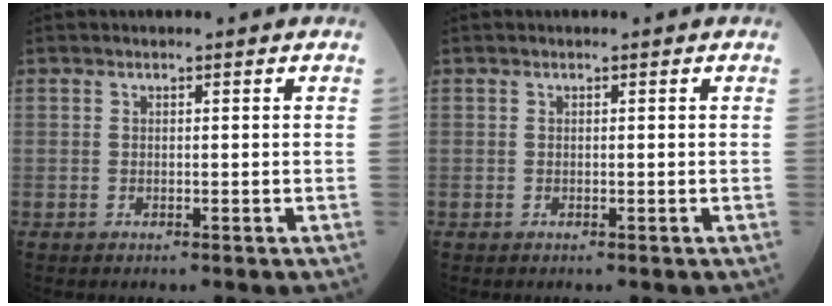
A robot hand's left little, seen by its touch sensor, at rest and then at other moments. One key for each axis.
{"total": 0.0}